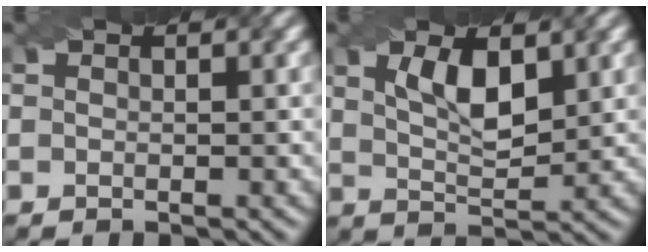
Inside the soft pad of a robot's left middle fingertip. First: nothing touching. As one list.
[{"total": 4.3, "force": [1.8, 1.7, 3.6], "torque": [-0.071, -0.001, 0.034]}]